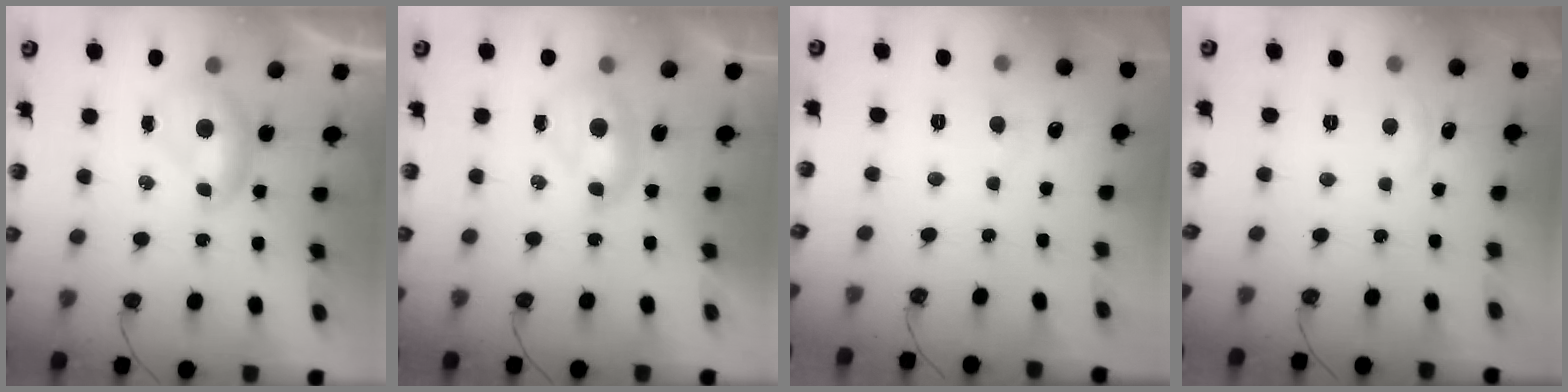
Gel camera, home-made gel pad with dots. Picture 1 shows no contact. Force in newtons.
{"total": 1.6, "press": 1.5, "slide": 0.6}
{"total": 1.9, "press": 1.7, "slide": 0.7}
{"total": 1.5, "press": 1.3, "slide": 0.7}